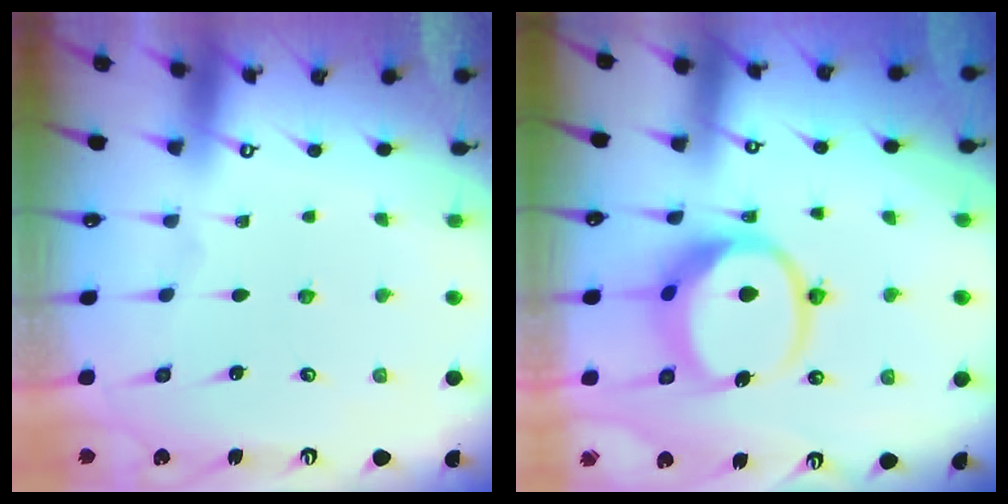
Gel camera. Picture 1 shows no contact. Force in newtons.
{"total": 10.6, "press": 10.4, "slide": 1.5}